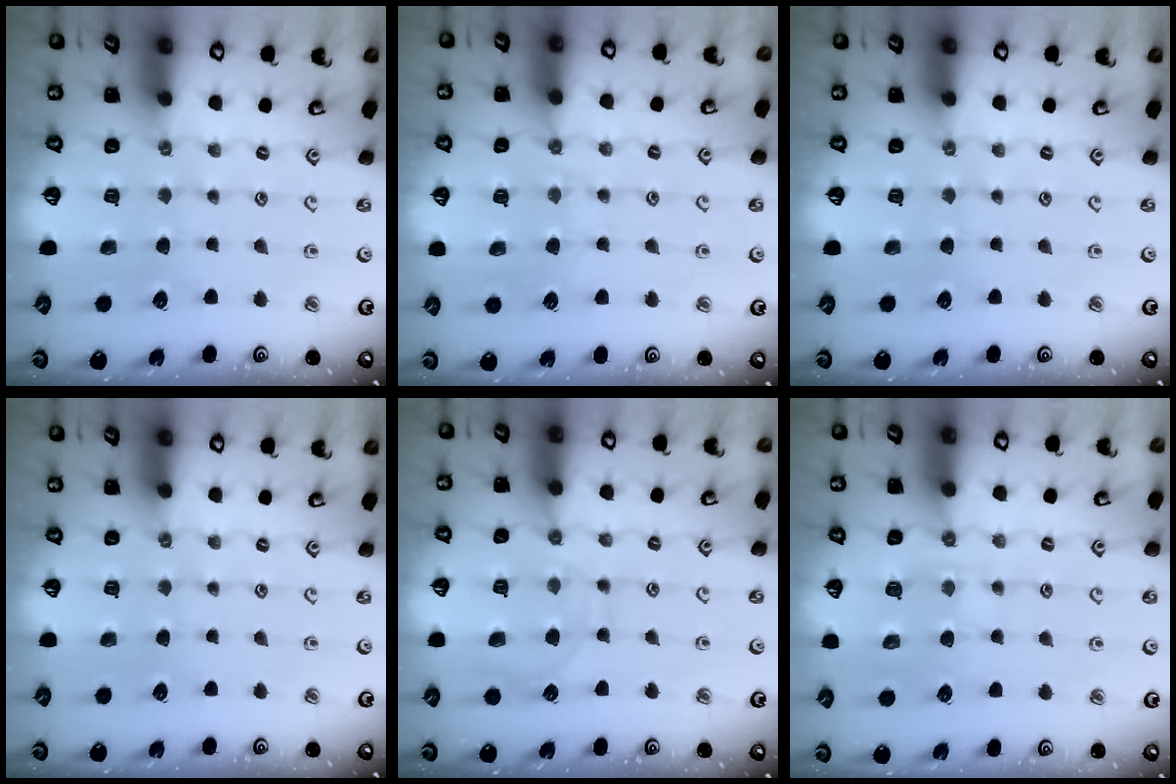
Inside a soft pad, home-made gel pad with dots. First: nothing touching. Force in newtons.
{"total": 4.3, "press": 4.3, "slide": 0.5}
{"total": 0.0}
{"total": 0.0}
{"total": 8.6, "press": 8.6, "slide": 0.6}
{"total": 8.6, "press": 8.6, "slide": 0.2}